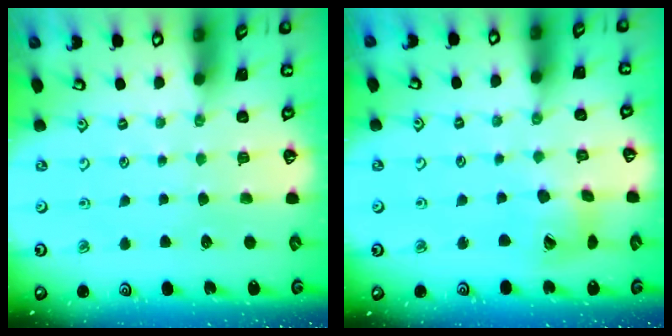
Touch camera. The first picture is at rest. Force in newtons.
{"total": 10.4, "press": 10.4, "slide": 1.3}